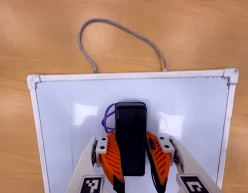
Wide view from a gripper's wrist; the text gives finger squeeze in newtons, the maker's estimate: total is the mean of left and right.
{"total": 16.6, "left": 15.0, "right": 18.3}